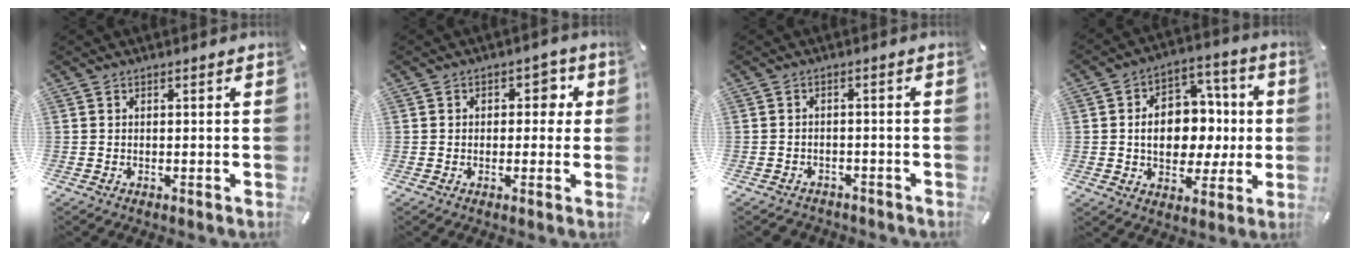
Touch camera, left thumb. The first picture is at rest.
{"total": 4.6, "force": [0.4, 3.6, 2.9], "torque": [-0.021, -0.001, -0.006]}
{"total": 2.5, "force": [-1.9, 1.5, 0.5], "torque": [-0.015, 0.010, -0.043]}
{"total": 13.0, "force": [-0.7, 10.5, 7.7], "torque": [-0.127, 0.008, -0.004]}